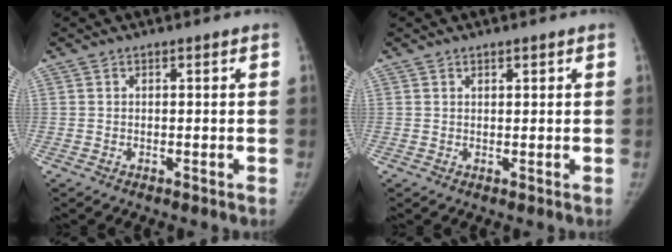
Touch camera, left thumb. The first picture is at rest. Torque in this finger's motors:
{"motor_torque": [-0.22, -0.10, 0.13, 0.29, -0.03]}